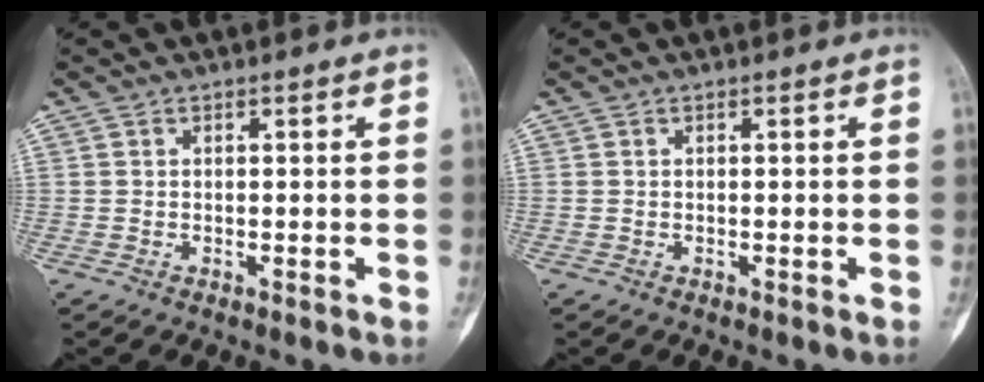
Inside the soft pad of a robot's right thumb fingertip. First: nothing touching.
{"total": 0.0}